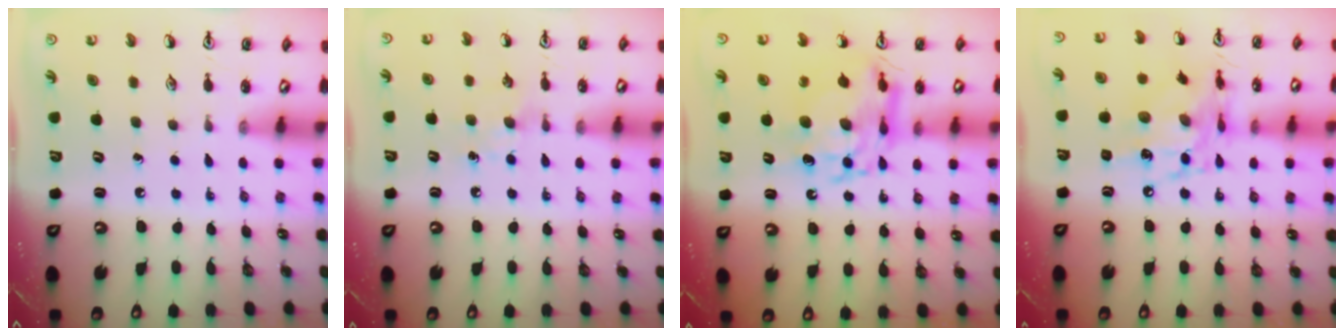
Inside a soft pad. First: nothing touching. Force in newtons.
{"total": 7.3, "press": 7.2, "slide": 1.0}
{"total": 13.5, "press": 13.4, "slide": 1.4}
{"total": 12.8, "press": 12.7, "slide": 0.9}